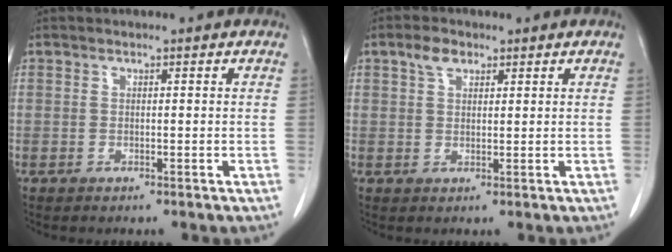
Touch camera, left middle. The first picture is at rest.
{"total": 2.8, "force": [1.7, 1.5, 1.5], "torque": [-0.033, 0.007, 0.036]}